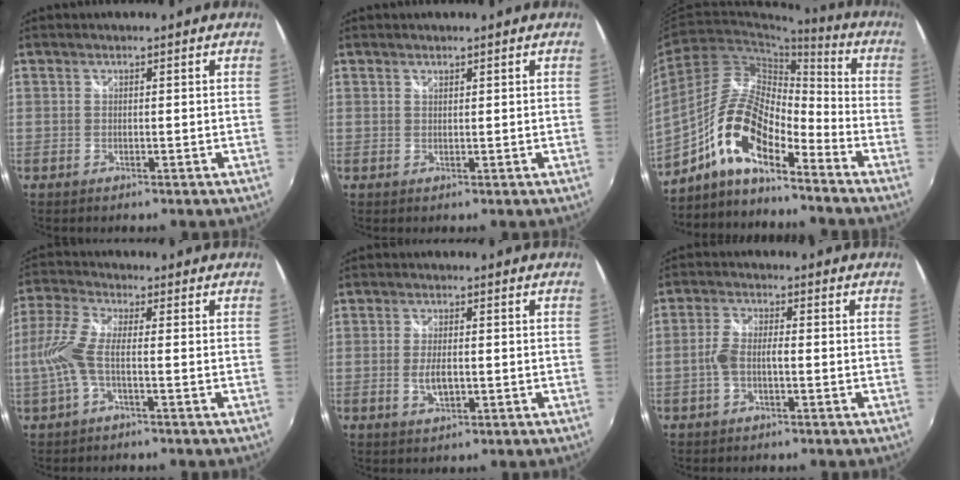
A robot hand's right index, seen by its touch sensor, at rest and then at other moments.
{"total": 0.6, "force": [0.5, 0.2, 0.1], "torque": [0.000, -0.001, 0.010]}
{"total": 13.0, "force": [-8.2, 4.1, 9.2], "torque": [-0.180, 0.011, -0.163]}
{"total": 7.3, "force": [-1.5, 1.5, 7.0], "torque": [-0.168, 0.004, -0.031]}
{"total": 3.7, "force": [-0.7, 1.7, 3.3], "torque": [-0.063, -0.005, -0.011]}
{"total": 4.3, "force": [-1.1, 1.6, 3.8], "torque": [-0.085, 0.008, -0.021]}